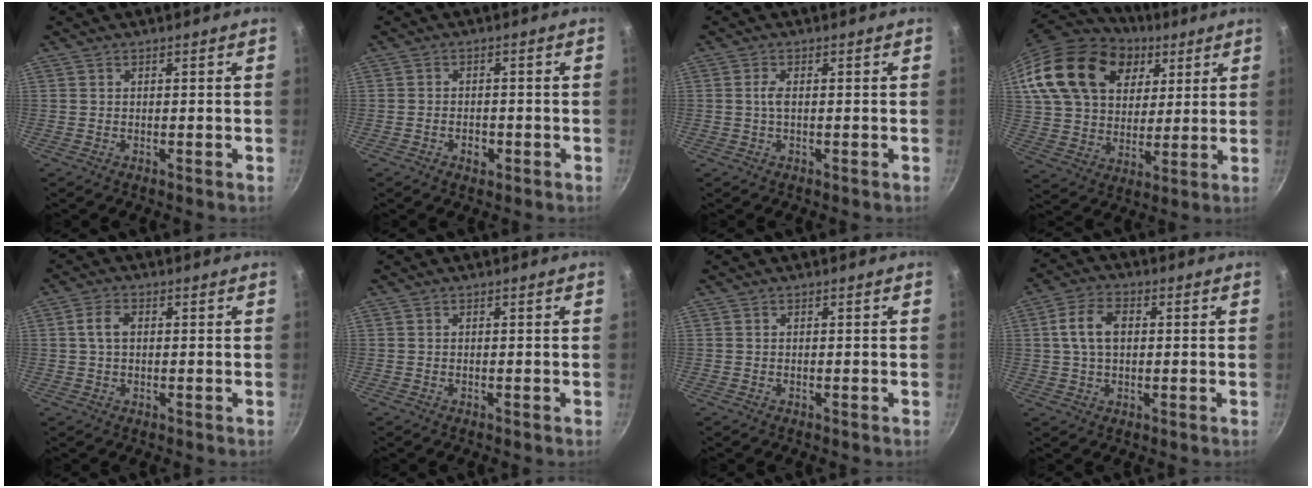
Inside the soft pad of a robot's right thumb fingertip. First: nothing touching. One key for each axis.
{"total": 2.5, "fx": -1.2, "fy": 1.6, "fz": 1.4, "tx": -0.017, "ty": 0.011, "tz": -0.019}
{"total": 1.8, "fx": 0.1, "fy": 0.7, "fz": 1.7, "tx": -0.043, "ty": 0.003, "tz": 0.001}
{"total": 26.0, "fx": 10.7, "fy": 18.2, "fz": 15.1, "tx": -0.272, "ty": 0.001, "tz": 0.195}
{"total": 3.7, "fx": 0.6, "fy": 2.4, "fz": 2.8, "tx": -0.052, "ty": 0.008, "tz": 0.009}
{"total": 0.0}
{"total": 0.0}
{"total": 7.8, "fx": 1.2, "fy": 5.0, "fz": 5.8, "tx": -0.104, "ty": 0.015, "tz": 0.018}